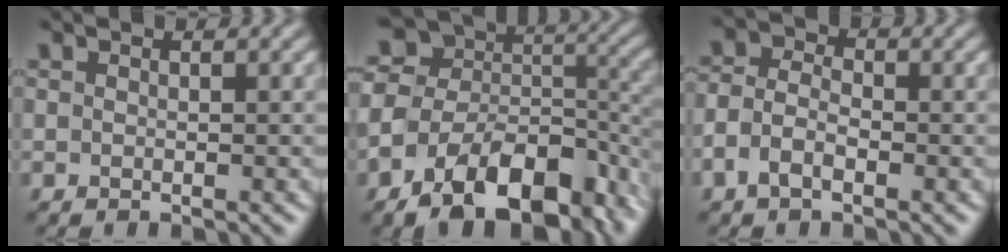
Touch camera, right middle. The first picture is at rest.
{"total": 15.5, "force": [-6.9, 9.2, 10.3], "torque": [-0.191, -0.028, -0.071]}
{"total": 3.0, "force": [-1.5, 1.9, 1.9], "torque": [-0.041, 0.005, -0.036]}